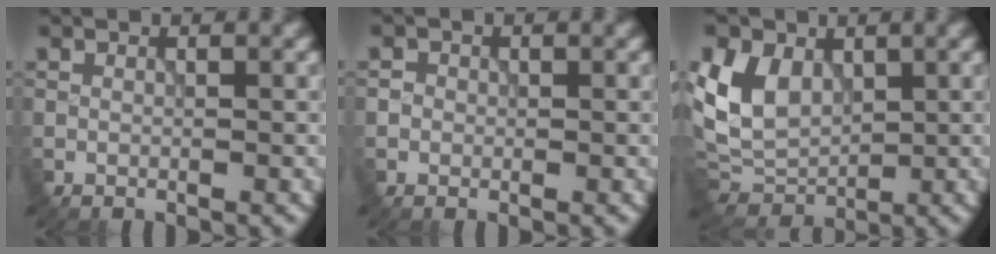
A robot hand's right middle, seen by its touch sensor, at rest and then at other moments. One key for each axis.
{"total": 0.9, "fx": 0.0, "fy": 0.9, "fz": 0.1, "tx": 0.001, "ty": -0.003, "tz": 0.002}
{"total": 6.0, "fx": 1.4, "fy": 4.5, "fz": 3.7, "tx": -0.080, "ty": -0.003, "tz": 0.019}